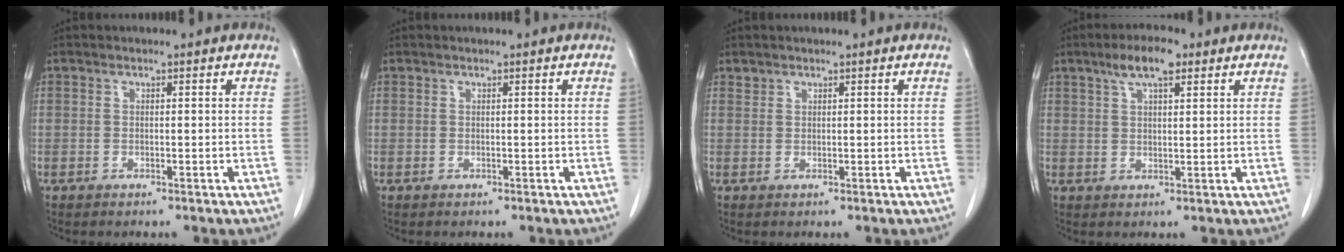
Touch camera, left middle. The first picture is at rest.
{"total": 0.0}
{"total": 0.7, "force": [0.7, 0.2, -0.1], "torque": [0.000, 0.001, 0.012]}
{"total": 5.8, "force": [3.6, 1.5, 4.3], "torque": [-0.083, 0.010, 0.061]}